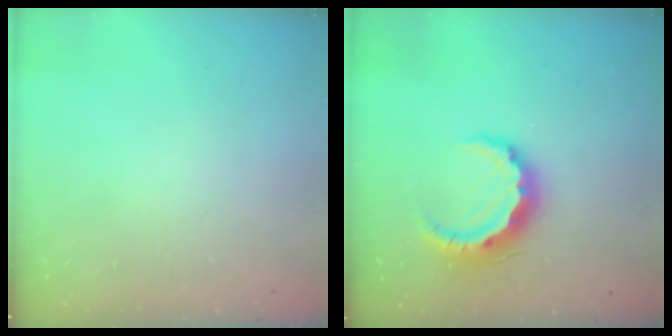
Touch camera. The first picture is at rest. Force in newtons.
{"total": 12.3, "press": 12.3, "slide": 0.4}